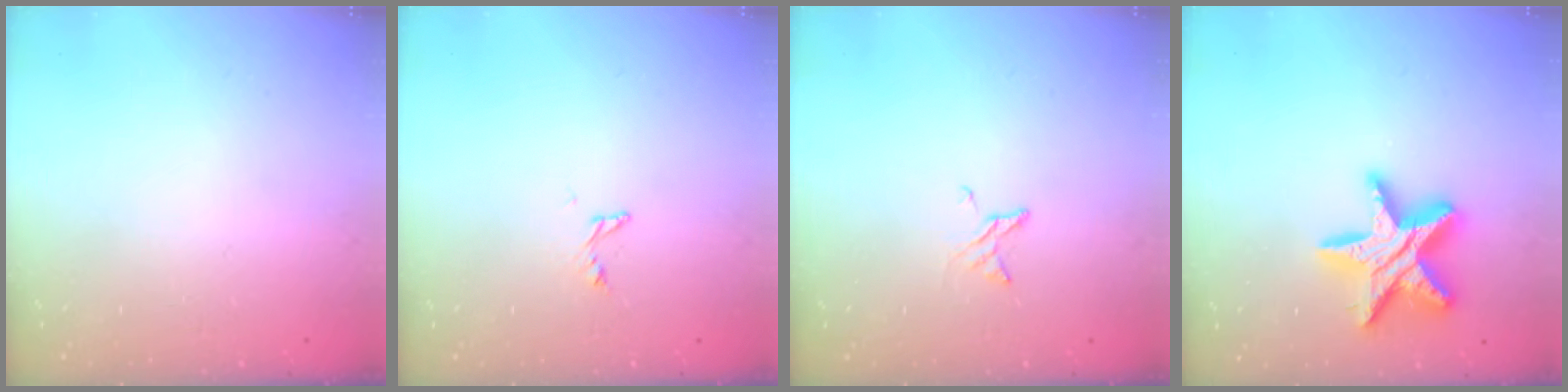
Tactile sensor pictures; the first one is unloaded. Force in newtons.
{"total": 3.1, "press": 3.1, "slide": 0.3}
{"total": 3.3, "press": 3.2, "slide": 0.3}
{"total": 17.8, "press": 17.8, "slide": 1.4}